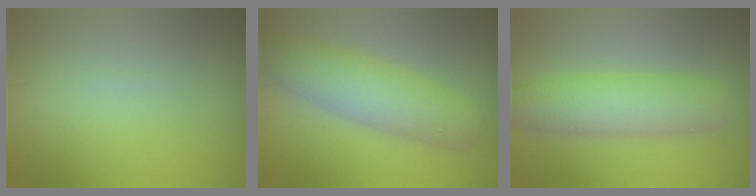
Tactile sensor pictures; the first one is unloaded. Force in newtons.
{"total": 5.8, "press": 5.8, "slide": 0.1}
{"total": 5.1, "press": 5.1, "slide": 0.1}